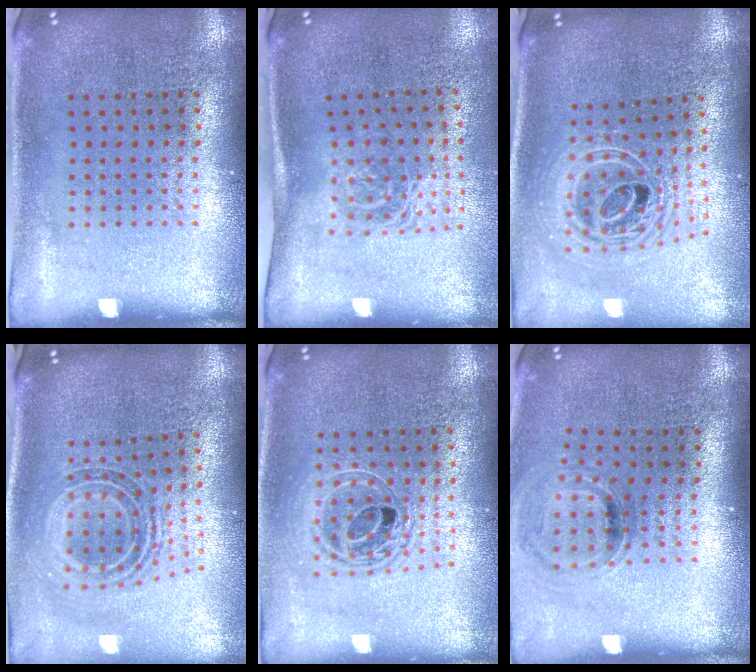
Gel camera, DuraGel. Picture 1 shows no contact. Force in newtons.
{"total": 1.7, "press": 1.1, "slide": 1.3}
{"total": 2.4, "press": 1.8, "slide": 1.7}
{"total": 1.2, "press": 1.0, "slide": 0.7}
{"total": 1.7, "press": 1.4, "slide": 1.0}
{"total": 1.0, "press": 0.9, "slide": 0.4}